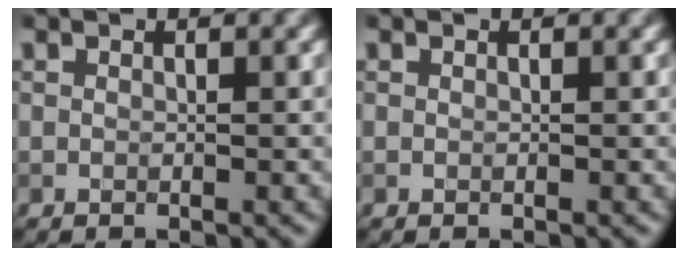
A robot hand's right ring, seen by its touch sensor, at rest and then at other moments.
{"total": 0.0}